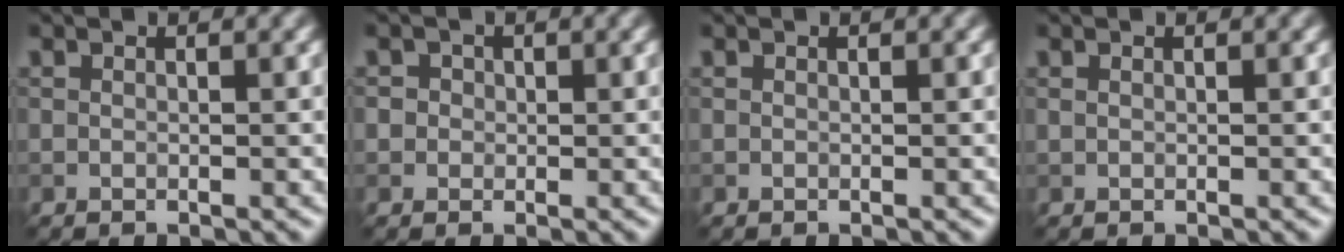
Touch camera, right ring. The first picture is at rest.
{"total": 2.1, "force": [0.7, 1.8, 0.7], "torque": [0.004, 0.008, 0.005]}
{"total": 0.0}
{"total": 0.0}